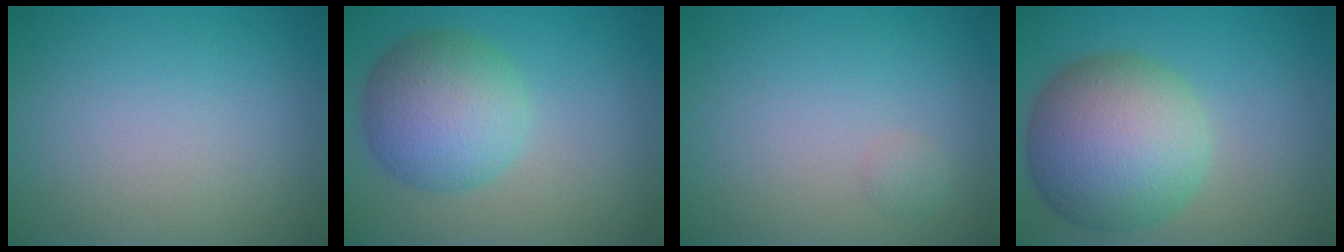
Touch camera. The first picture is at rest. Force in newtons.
{"total": 6.9, "press": 6.9, "slide": 0.3}
{"total": 0.7, "press": 0.7, "slide": 0.0}
{"total": 10.4, "press": 10.4, "slide": 0.5}